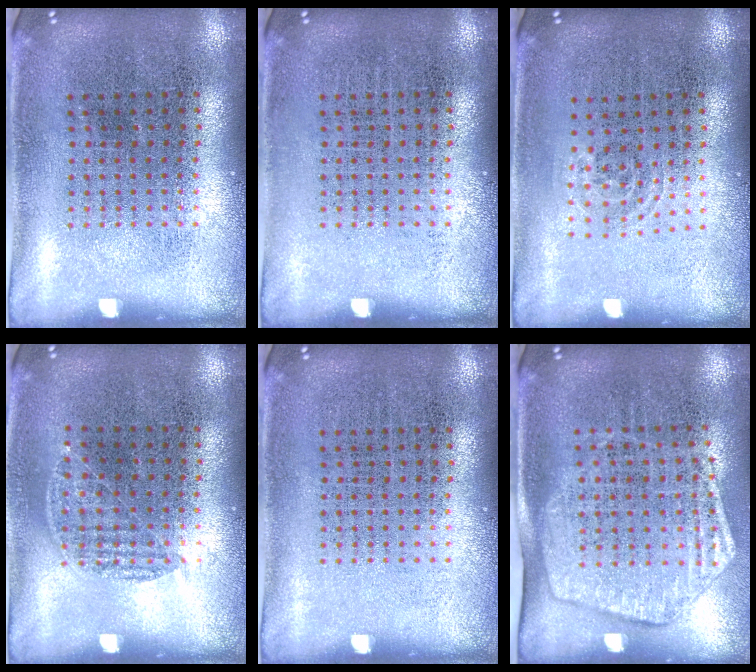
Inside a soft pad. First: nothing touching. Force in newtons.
{"total": 0.0}
{"total": 0.8, "press": 0.5, "slide": 0.6}
{"total": 0.7, "press": 0.6, "slide": 0.4}
{"total": 0.0}
{"total": 1.8, "press": 1.5, "slide": 0.8}